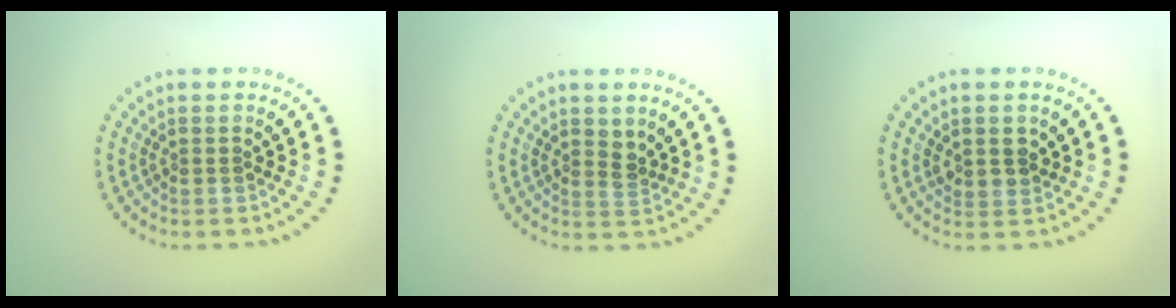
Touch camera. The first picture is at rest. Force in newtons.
{"total": 1.4, "press": 1.2, "slide": 0.6}
{"total": 2.0, "press": 1.8, "slide": 0.8}